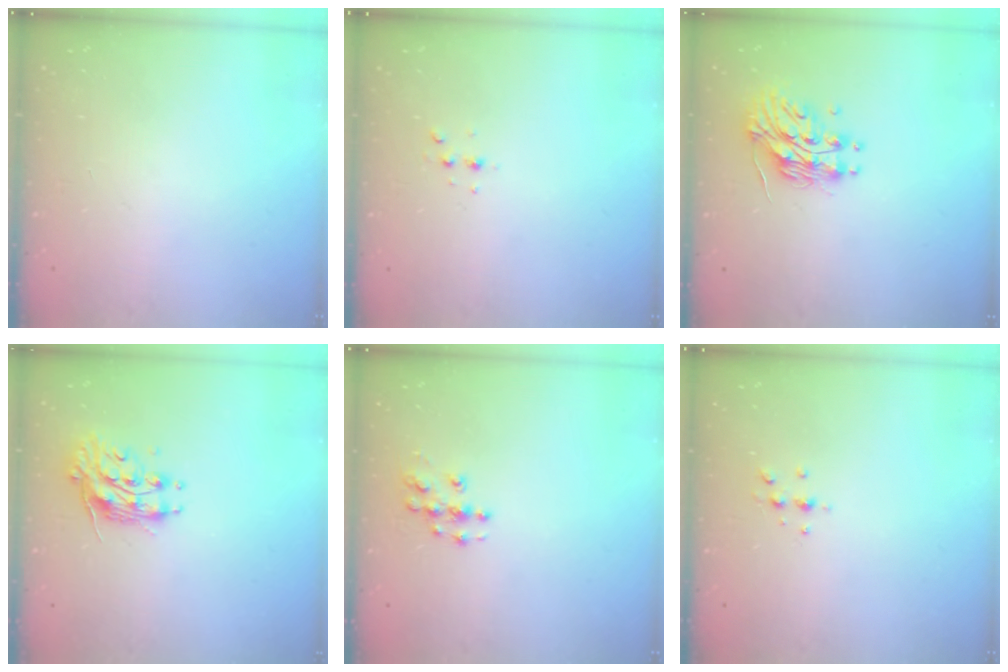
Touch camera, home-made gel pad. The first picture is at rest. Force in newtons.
{"total": 2.8, "press": 2.8, "slide": 0.7}
{"total": 14.0, "press": 13.9, "slide": 0.8}
{"total": 10.9, "press": 10.9, "slide": 0.5}
{"total": 6.6, "press": 6.6, "slide": 0.3}
{"total": 4.3, "press": 4.2, "slide": 1.1}